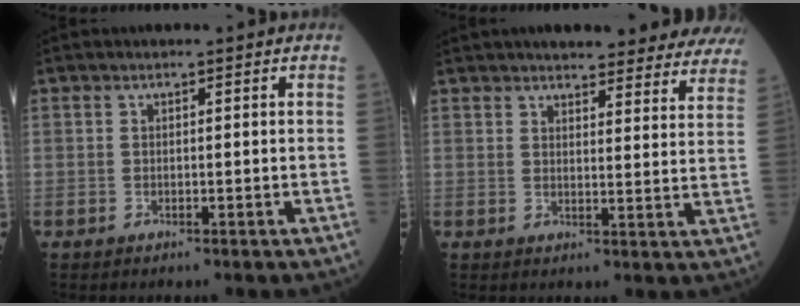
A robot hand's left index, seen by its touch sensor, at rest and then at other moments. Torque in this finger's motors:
{"motor_torque": [0.73, -0.72, 0.87, 0.16]}